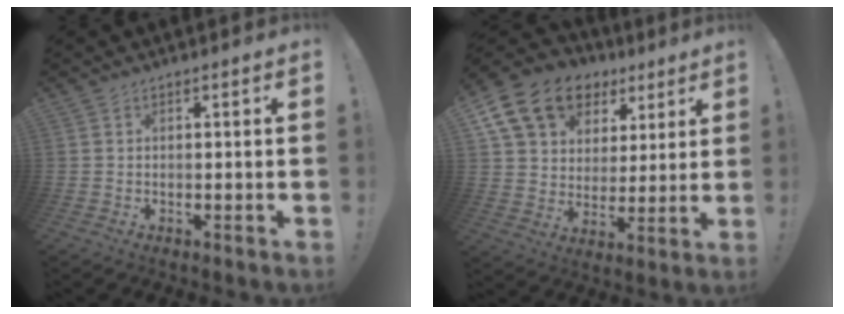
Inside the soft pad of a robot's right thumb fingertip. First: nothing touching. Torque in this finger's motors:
{"motor_torque": [1.13, 1.16, 0.55, -0.08, 0.35]}